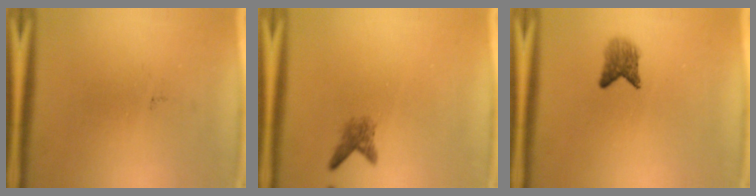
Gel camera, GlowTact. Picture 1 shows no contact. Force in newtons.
{"total": 2.1}
{"total": 2.8}